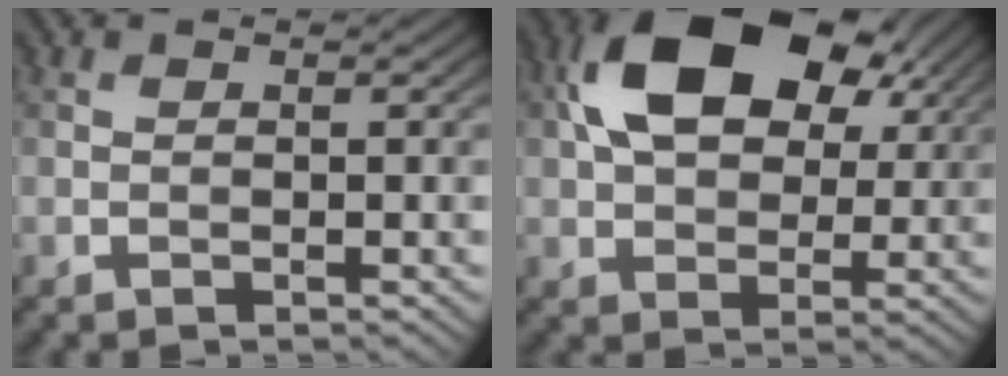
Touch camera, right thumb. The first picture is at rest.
{"total": 15.1, "force": [5.3, 9.4, 10.5], "torque": [-0.206, 0.021, 0.093]}